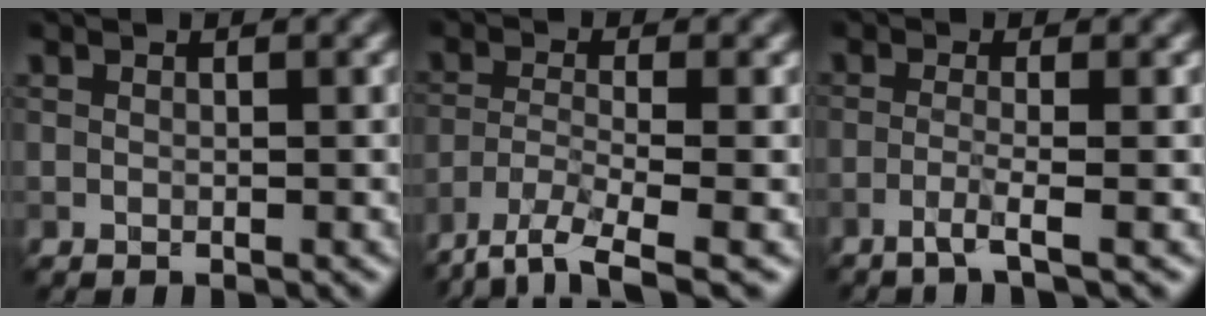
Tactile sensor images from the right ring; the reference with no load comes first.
{"total": 5.8, "force": [-4.3, 1.5, 3.7], "torque": [-0.073, -0.015, -0.086]}
{"total": 2.1, "force": [-1.2, 0.1, 1.8], "torque": [-0.027, 0.002, -0.038]}